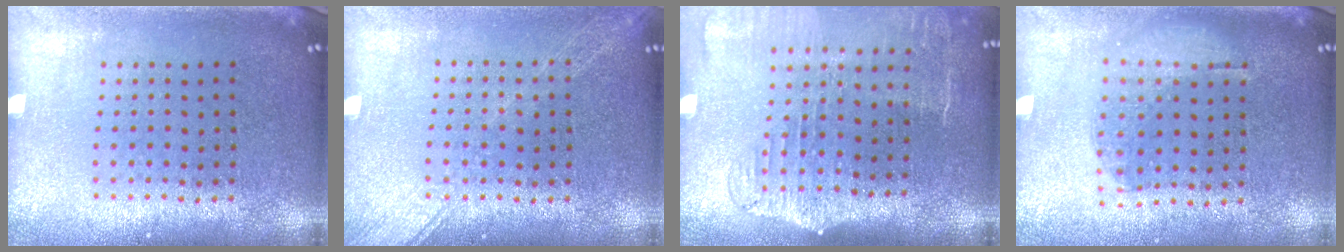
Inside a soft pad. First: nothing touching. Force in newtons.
{"total": 2.6, "press": 2.6, "slide": 0.3}
{"total": 2.1, "press": 1.7, "slide": 1.2}
{"total": 1.0, "press": 0.9, "slide": 0.4}